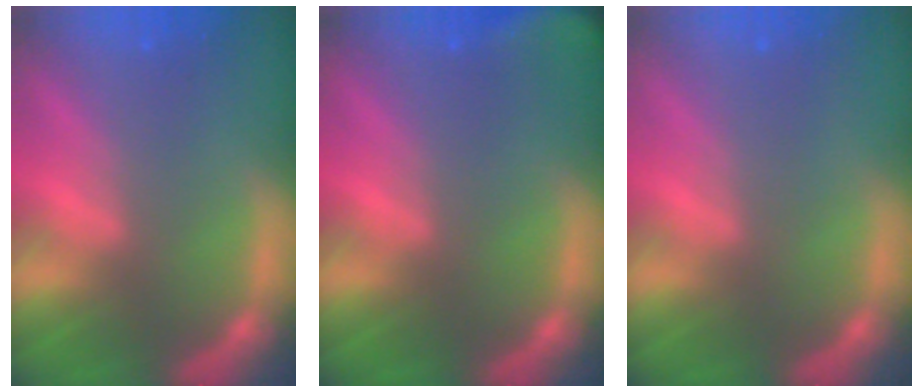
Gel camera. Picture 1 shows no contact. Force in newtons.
{"total": 5.4}
{"total": 0.0}